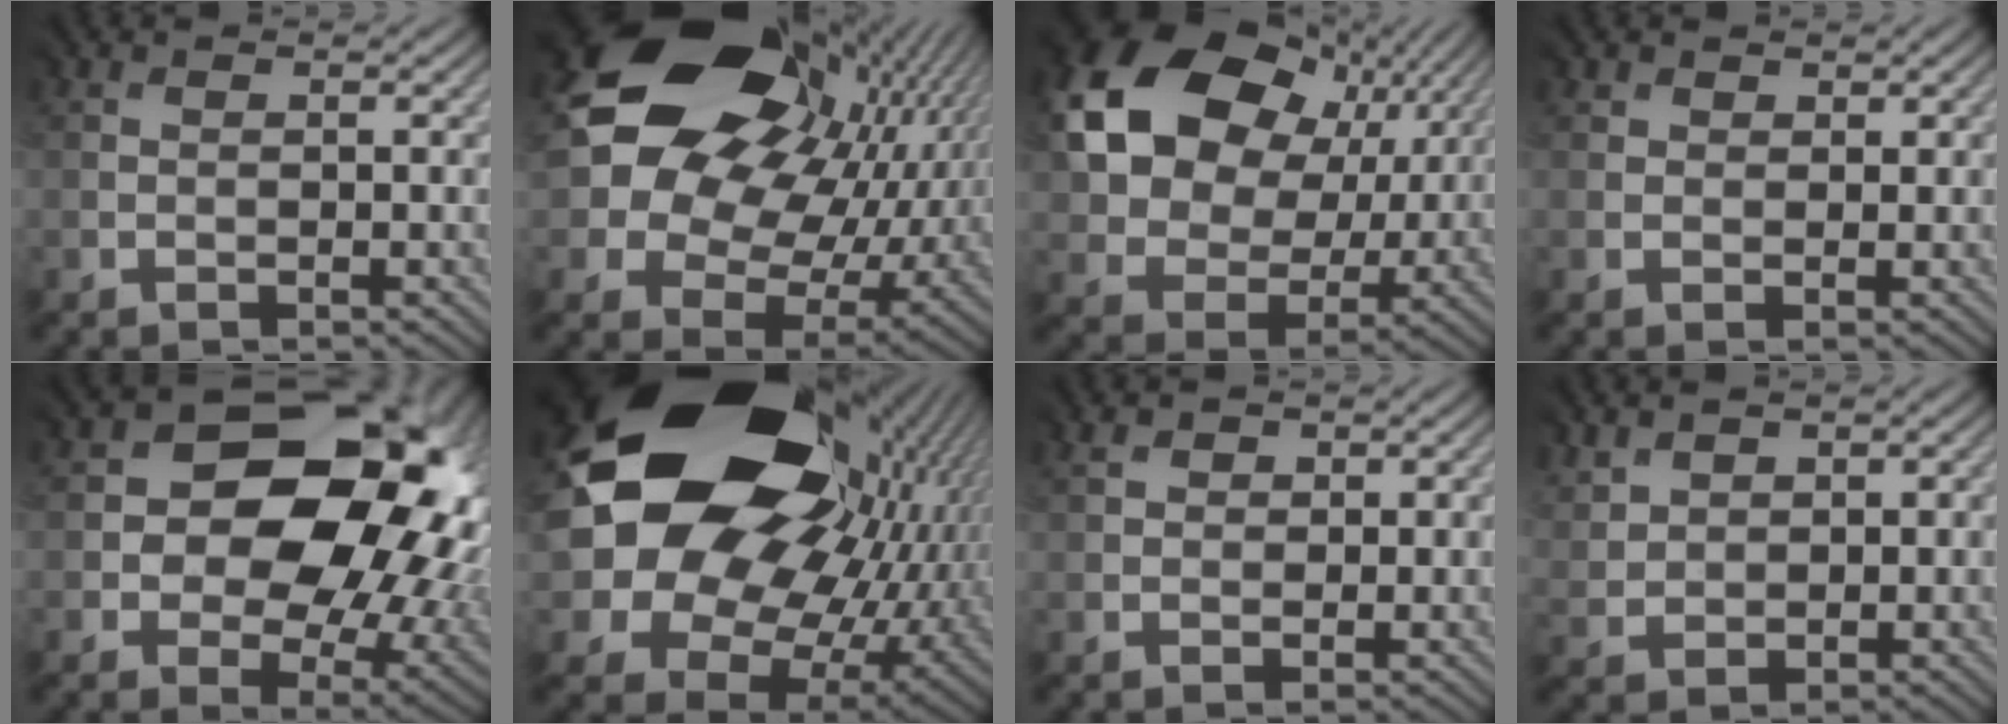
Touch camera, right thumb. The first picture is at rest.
{"total": 18.6, "force": [6.2, 13.9, 10.8], "torque": [-0.233, 0.013, 0.118]}
{"total": 16.8, "force": [5.6, 12.2, 10.0], "torque": [-0.224, 0.024, 0.102]}
{"total": 1.3, "force": [1.1, 0.5, -0.4], "torque": [0.002, 0.002, 0.016]}
{"total": 16.0, "force": [2.7, 11.3, 11.0], "torque": [-0.127, 0.001, 0.047]}
{"total": 21.4, "force": [6.5, 16.6, 11.8], "torque": [-0.279, -0.015, 0.147]}
{"total": 2.1, "force": [1.5, 1.4, 0.5], "torque": [-0.023, 0.009, 0.021]}
{"total": 3.2, "force": [2.5, 1.9, 0.5], "torque": [-0.044, 0.007, 0.055]}